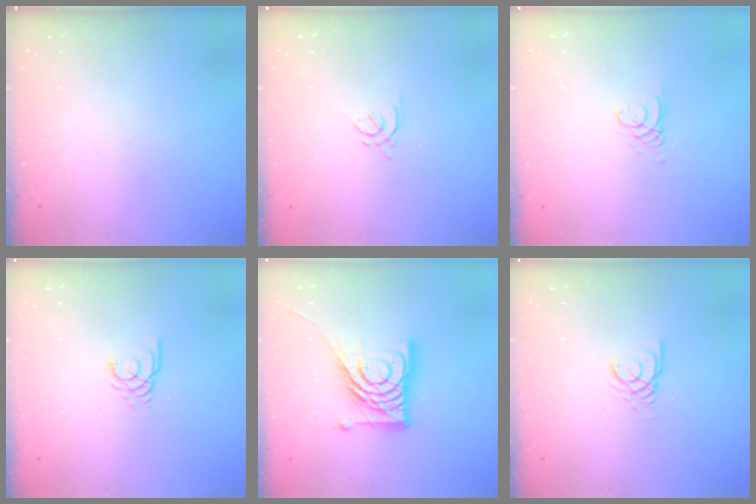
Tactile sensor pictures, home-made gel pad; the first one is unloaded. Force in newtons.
{"total": 2.8, "press": 2.8, "slide": 0.7}
{"total": 1.3, "press": 1.3, "slide": 0.1}
{"total": 3.0, "press": 3.0, "slide": 0.3}
{"total": 17.8, "press": 17.7, "slide": 2.0}
{"total": 2.6, "press": 2.6, "slide": 0.1}